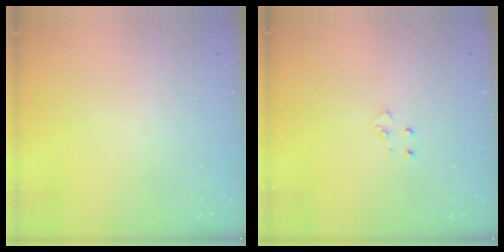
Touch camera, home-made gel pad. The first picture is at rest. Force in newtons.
{"total": 4.0, "press": 4.0, "slide": 0.4}